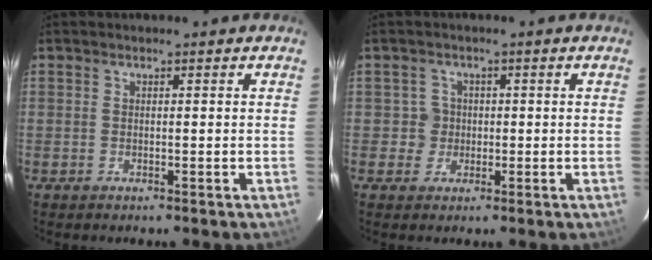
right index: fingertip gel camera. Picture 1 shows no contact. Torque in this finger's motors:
{"motor_torque": [-0.04, 0.05, 0.02, 0.00]}